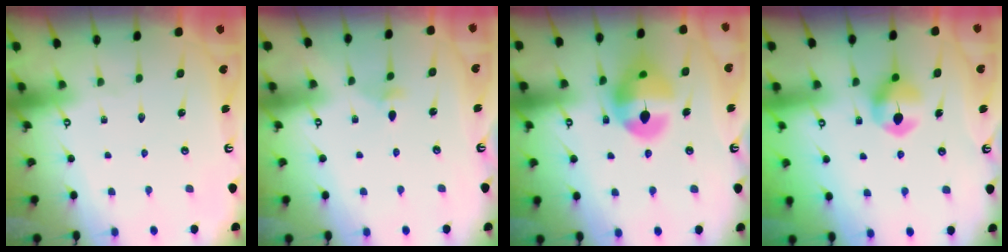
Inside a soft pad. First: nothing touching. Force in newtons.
{"total": 3.2, "press": 3.1, "slide": 0.6}
{"total": 13.5, "press": 13.4, "slide": 1.9}
{"total": 8.4, "press": 8.3, "slide": 0.4}